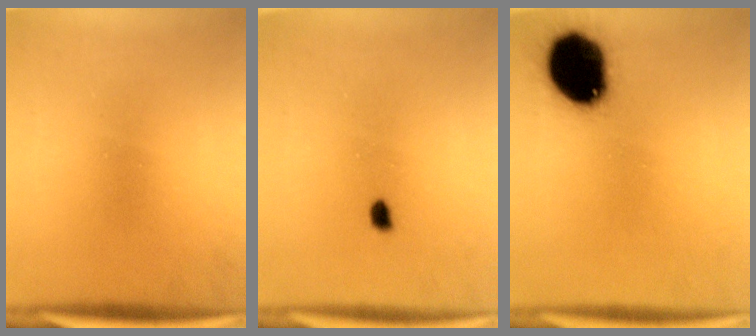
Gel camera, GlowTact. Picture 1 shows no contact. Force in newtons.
{"total": 0.8}
{"total": 18.6}